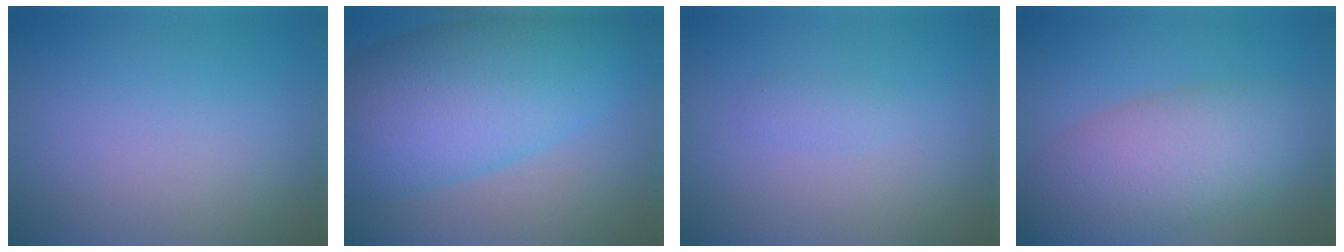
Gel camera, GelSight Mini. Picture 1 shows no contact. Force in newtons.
{"total": 11.1, "press": 11.1, "slide": 0.3}
{"total": 0.8, "press": 0.8, "slide": 0.0}
{"total": 7.7, "press": 7.7, "slide": 0.2}